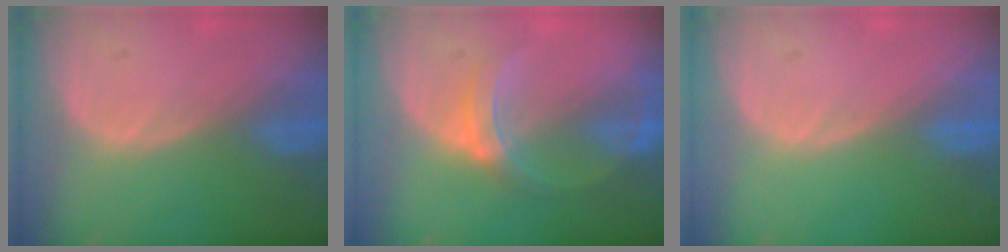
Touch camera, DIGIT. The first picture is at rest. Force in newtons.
{"total": 6.0, "press": 5.6, "slide": 2.0}
{"total": 0.0}